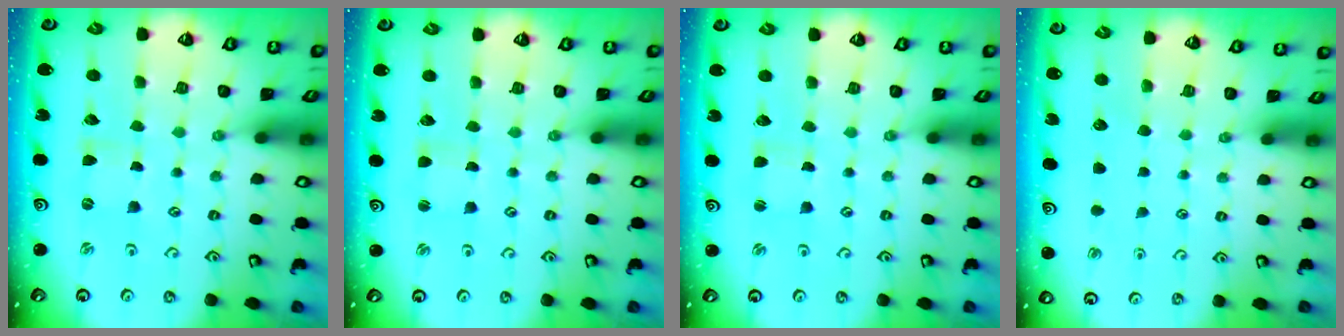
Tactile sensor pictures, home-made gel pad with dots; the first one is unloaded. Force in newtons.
{"total": 2.0, "press": 2.0, "slide": 0.3}
{"total": 0.9, "press": 0.9, "slide": 0.1}
{"total": 0.0}